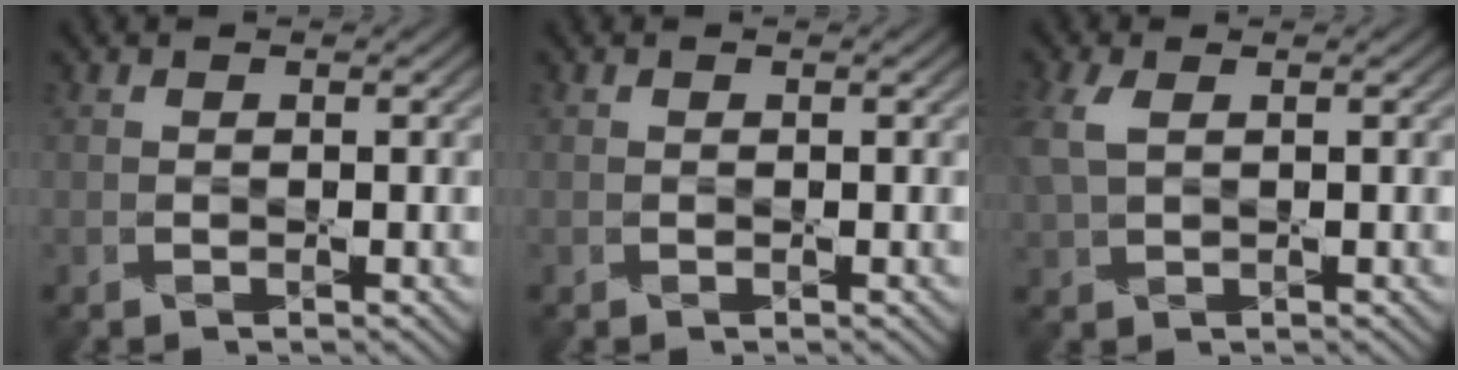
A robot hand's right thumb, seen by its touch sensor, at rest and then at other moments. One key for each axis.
{"total": 0.0}
{"total": 4.1, "fx": 1.2, "fy": 2.2, "fz": 3.3, "tx": -0.102, "ty": 0.012, "tz": 0.023}